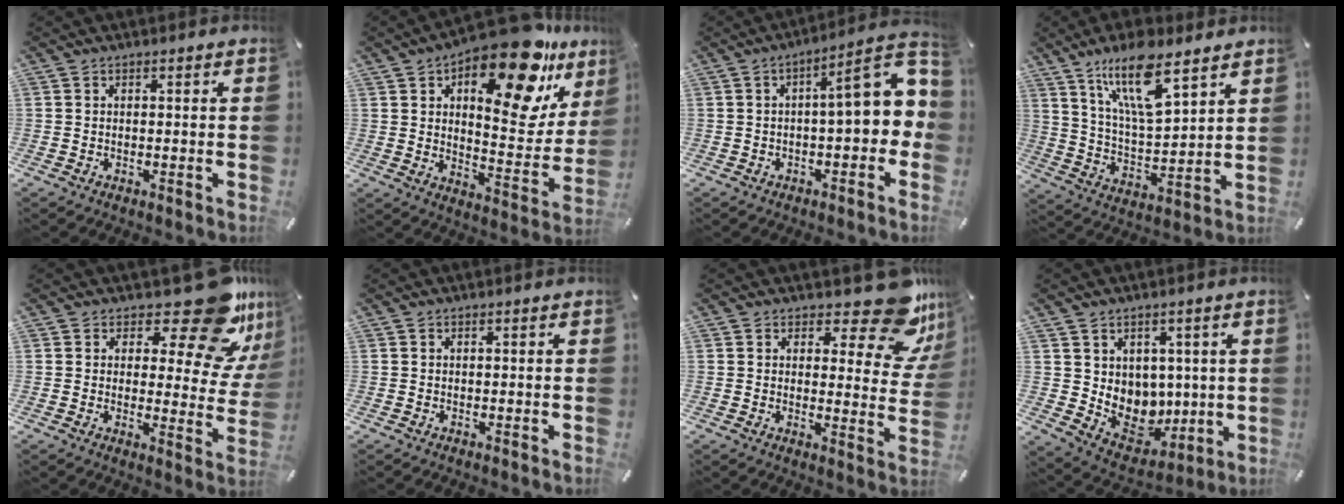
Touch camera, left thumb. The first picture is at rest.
{"total": 23.1, "force": [14.1, 9.7, 15.5], "torque": [-0.206, -0.098, 0.226]}
{"total": 11.8, "force": [2.0, 3.9, 11.0], "torque": [-0.144, -0.027, 0.027]}
{"total": 15.8, "force": [10.4, 5.1, 10.7], "torque": [-0.212, -0.039, 0.178]}
{"total": 16.8, "force": [11.8, 5.5, 10.7], "torque": [-0.139, -0.091, 0.193]}
{"total": 0.0}
{"total": 14.0, "force": [9.5, 5.2, 8.8], "torque": [-0.096, -0.084, 0.157]}
{"total": 9.1, "force": [2.9, 8.2, 2.7], "torque": [-0.045, -0.044, 0.068]}